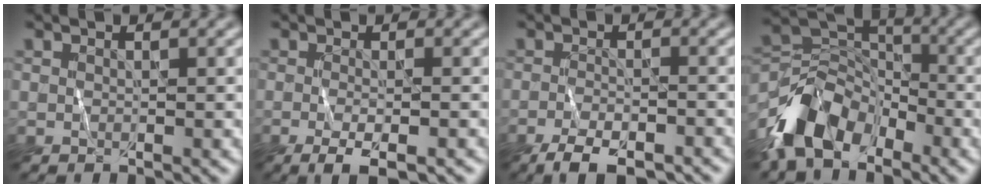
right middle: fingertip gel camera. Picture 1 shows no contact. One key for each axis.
{"total": 2.7, "fx": -1.5, "fy": 0.4, "fz": 2.2, "tx": -0.044, "ty": -0.007, "tz": -0.028}
{"total": 4.4, "fx": -3.6, "fy": 1.0, "fz": 2.3, "tx": -0.044, "ty": -0.006, "tz": -0.064}
{"total": 7.0, "fx": -4.8, "fy": 3.9, "fz": 3.1, "tx": -0.055, "ty": 0.005, "tz": -0.100}